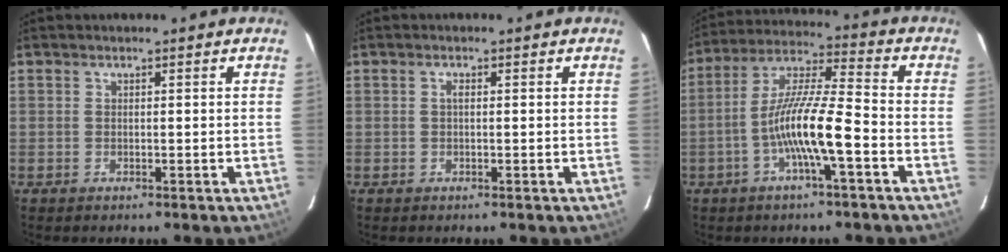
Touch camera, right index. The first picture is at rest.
{"total": 0.8, "force": [0.1, 0.2, 0.7], "torque": [-0.014, 0.004, -0.001]}
{"total": 11.8, "force": [-4.3, 0.8, 10.9], "torque": [-0.217, 0.009, -0.087]}